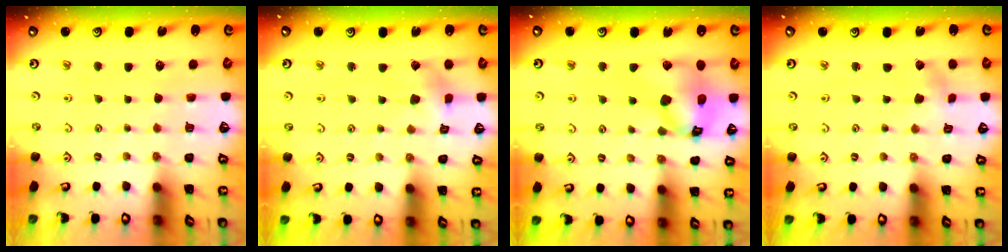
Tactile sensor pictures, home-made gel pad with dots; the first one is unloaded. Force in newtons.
{"total": 3.5, "press": 3.4, "slide": 0.6}
{"total": 14.5, "press": 14.4, "slide": 1.8}
{"total": 0.6, "press": 0.6, "slide": 0.1}